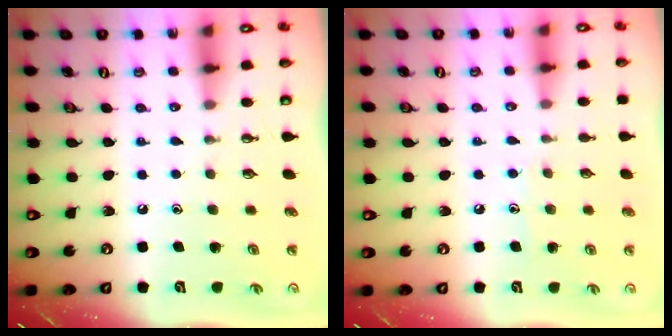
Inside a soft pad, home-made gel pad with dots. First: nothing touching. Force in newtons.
{"total": 5.3, "press": 5.3, "slide": 0.6}